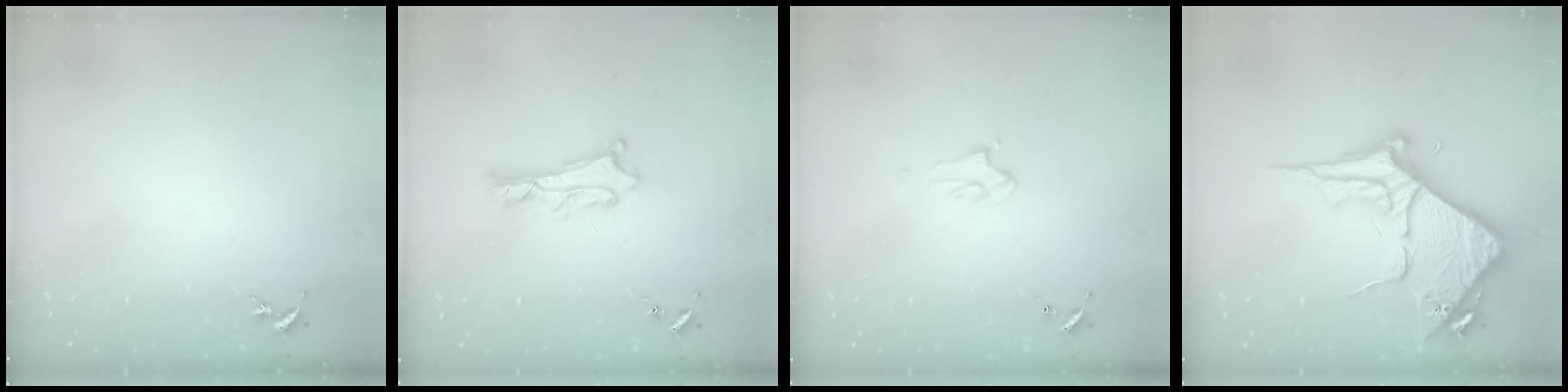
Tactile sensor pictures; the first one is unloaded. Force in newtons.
{"total": 1.8, "press": 1.8, "slide": 0.2}
{"total": 2.2, "press": 2.2, "slide": 0.2}
{"total": 8.8, "press": 8.7, "slide": 0.9}